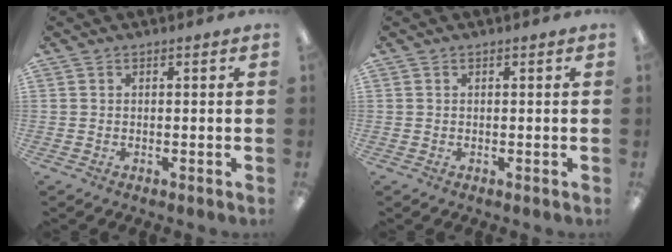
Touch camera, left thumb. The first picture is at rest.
{"total": 0.0}